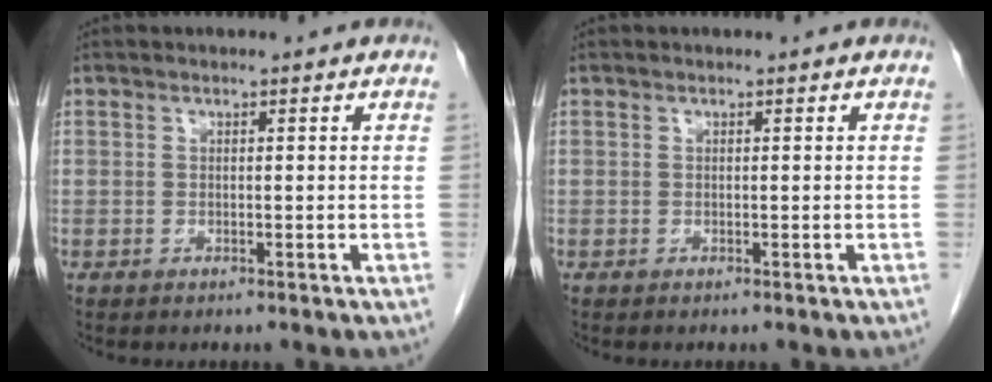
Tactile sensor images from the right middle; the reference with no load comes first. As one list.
[{"total": 0.0}]